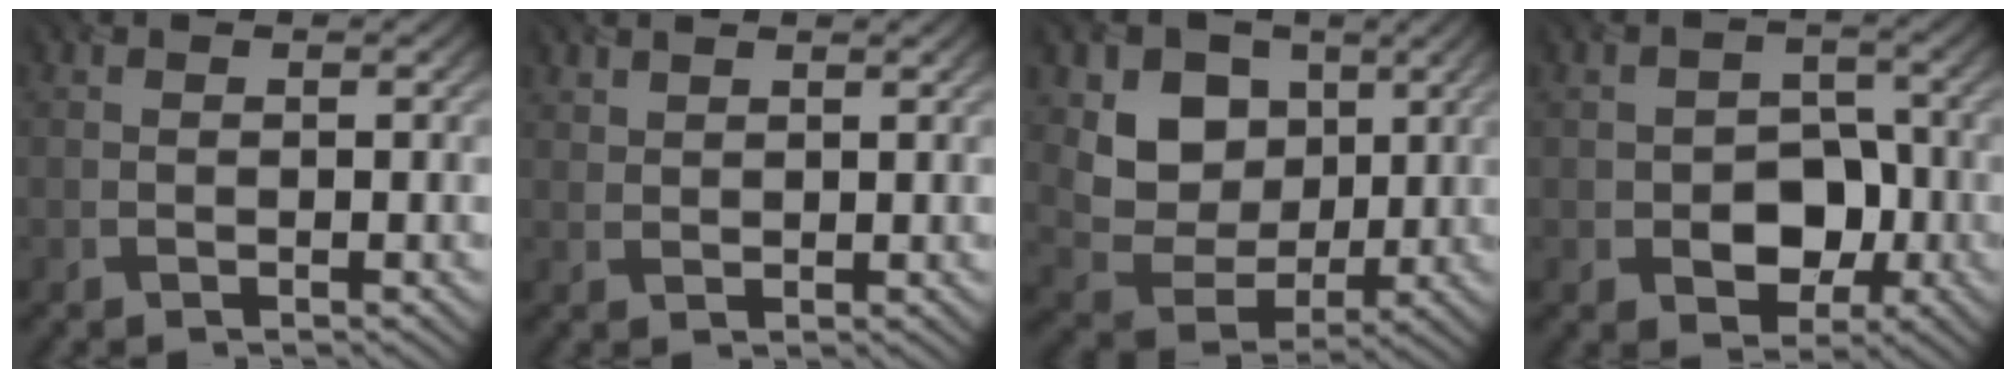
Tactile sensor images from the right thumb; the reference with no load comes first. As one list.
[{"total": 1.6, "force": [1.4, 0.5, 0.5], "torque": [-0.015, 0.002, 0.034]}, {"total": 9.3, "force": [3.3, 7.4, 4.5], "torque": [-0.105, -0.017, 0.061]}, {"total": 5.9, "force": [-1.8, 4.4, 3.5], "torque": [-0.055, -0.003, -0.033]}]